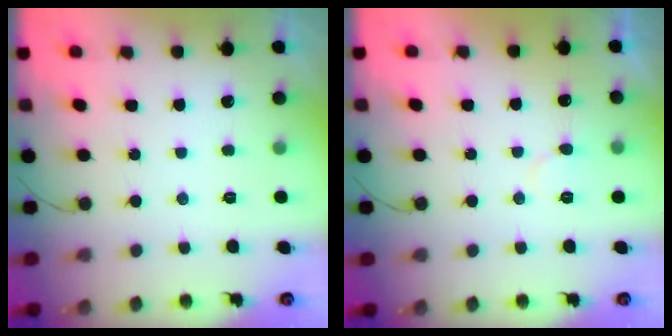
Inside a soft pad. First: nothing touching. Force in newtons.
{"total": 6.3, "press": 6.3, "slide": 0.4}